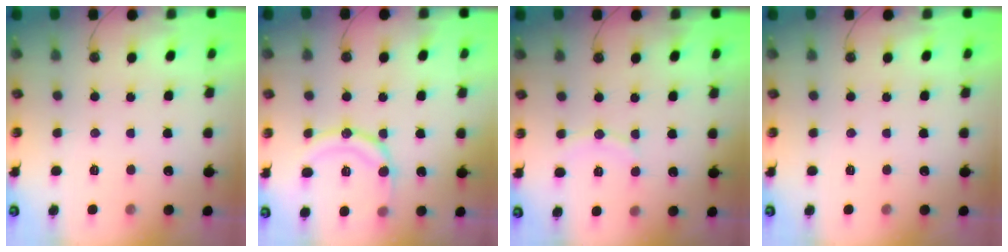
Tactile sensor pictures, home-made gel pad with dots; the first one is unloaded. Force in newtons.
{"total": 14.2, "press": 14.1, "slide": 1.7}
{"total": 7.2, "press": 7.1, "slide": 0.7}
{"total": 0.0}